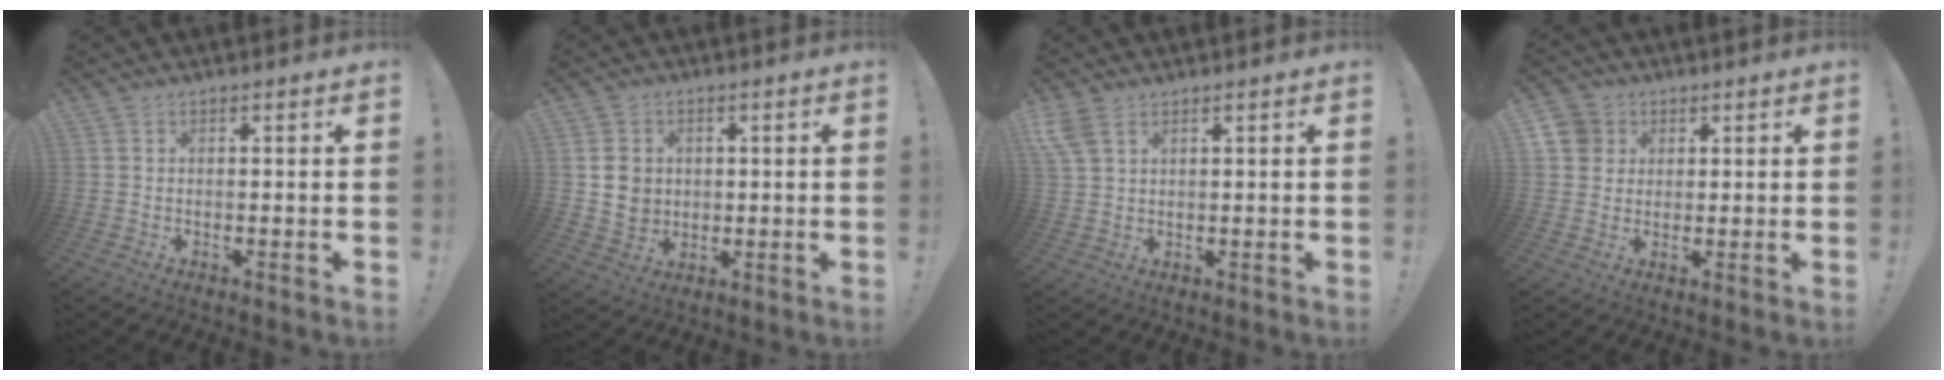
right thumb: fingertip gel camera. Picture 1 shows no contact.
{"total": 7.5, "force": [1.4, 6.7, 3.2], "torque": [-0.048, 0.000, 0.031]}
{"total": 5.5, "force": [3.0, 2.9, 3.6], "torque": [-0.071, -0.009, 0.060]}
{"total": 6.0, "force": [2.2, 5.4, 1.3], "torque": [-0.022, -0.007, 0.045]}